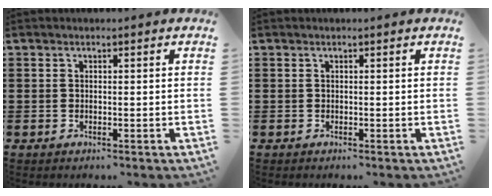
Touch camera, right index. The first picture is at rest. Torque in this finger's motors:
{"motor_torque": [-0.46, -0.24, -0.03, -0.01]}